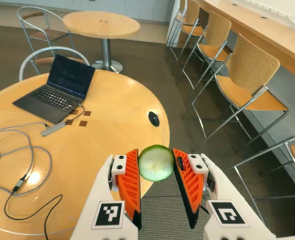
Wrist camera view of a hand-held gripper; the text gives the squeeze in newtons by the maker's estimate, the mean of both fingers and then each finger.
{"total": 10.0, "left": 10.4, "right": 9.6}